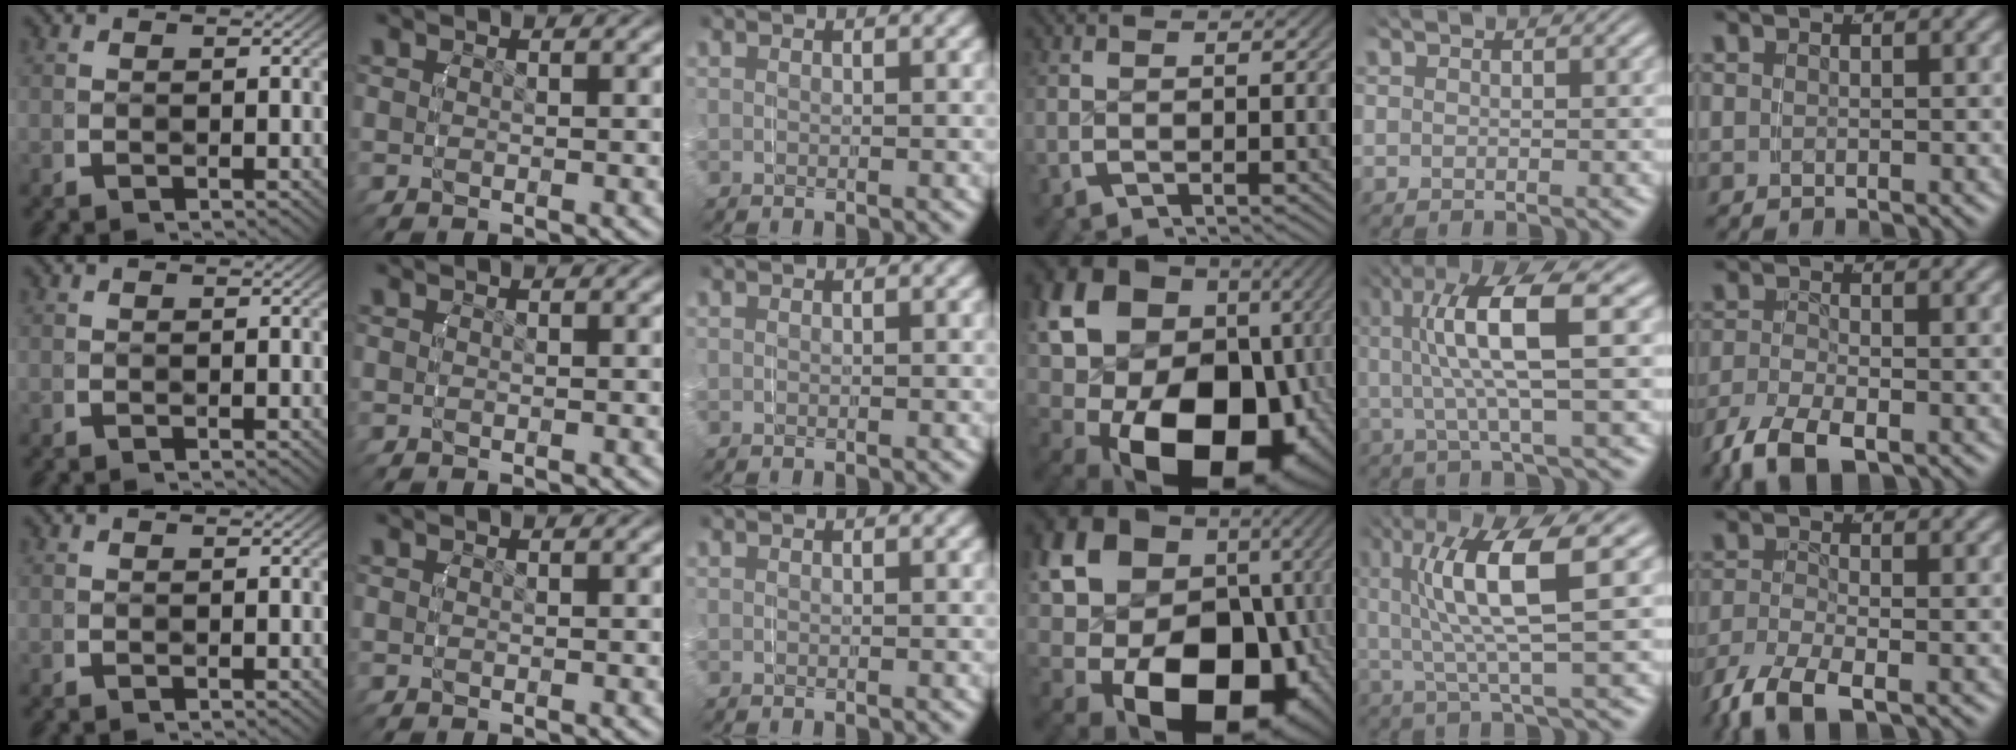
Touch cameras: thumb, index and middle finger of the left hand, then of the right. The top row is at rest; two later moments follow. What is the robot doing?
{"motion": "grasp_and_lifting", "object": "towel"}